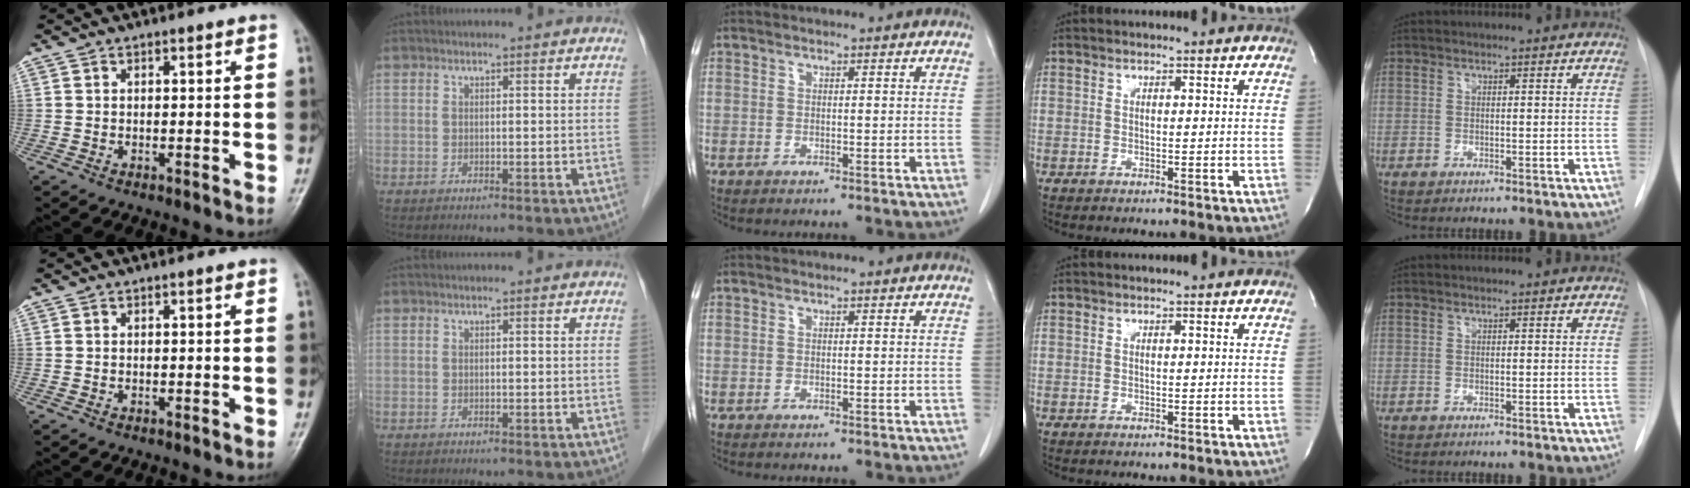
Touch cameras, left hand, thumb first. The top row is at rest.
{}